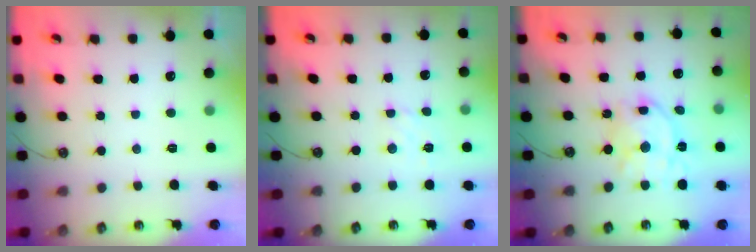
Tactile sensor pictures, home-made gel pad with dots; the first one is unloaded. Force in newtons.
{"total": 2.9, "press": 2.8, "slide": 0.5}
{"total": 15.6, "press": 15.6, "slide": 1.3}